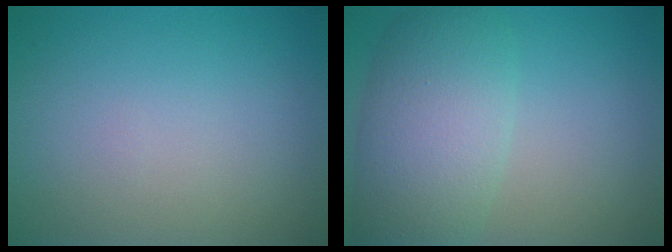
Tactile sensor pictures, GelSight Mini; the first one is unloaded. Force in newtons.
{"total": 6.8, "press": 6.8, "slide": 0.3}